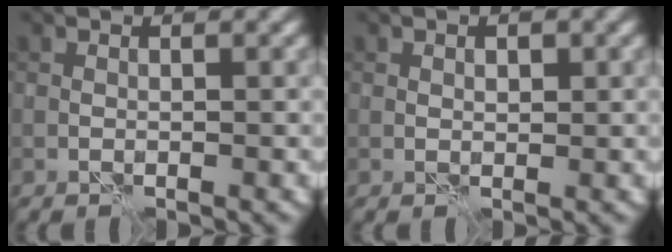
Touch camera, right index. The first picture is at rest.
{"total": 1.0, "force": [0.5, 0.6, 0.6], "torque": [-0.008, 0.000, 0.007]}